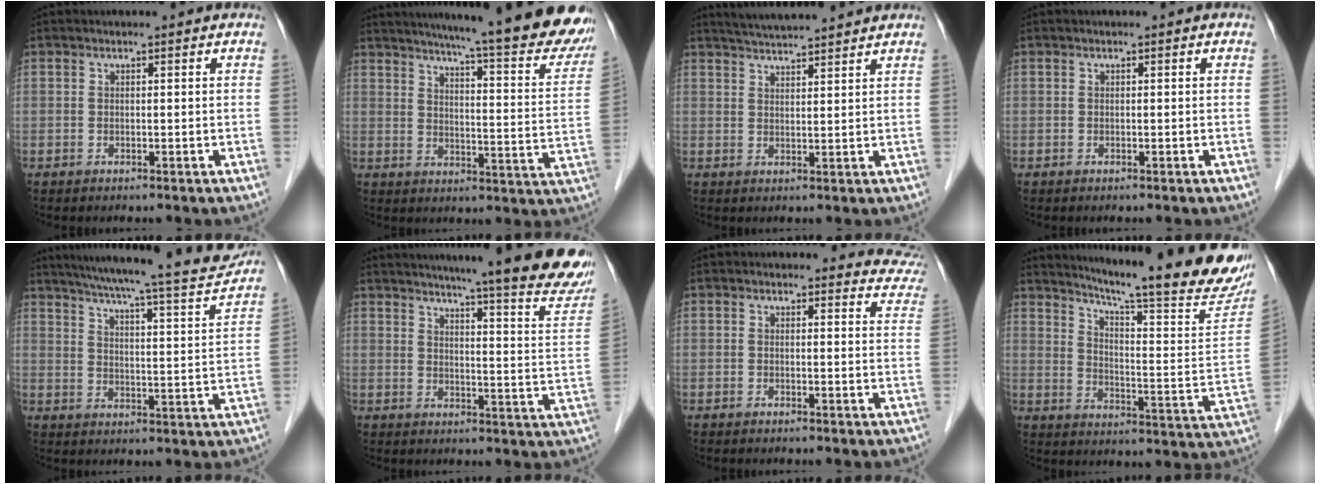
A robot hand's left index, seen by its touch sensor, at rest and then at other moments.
{"total": 25.8, "force": [22.5, 1.2, 12.4], "torque": [-0.179, -0.074, 0.274]}
{"total": 8.7, "force": [8.1, 0.0, 3.0], "torque": [-0.057, 0.026, 0.121]}
{"total": 0.0}
{"total": 20.7, "force": [18.3, 1.4, 9.5], "torque": [-0.152, -0.024, 0.241]}
{"total": 24.3, "force": [21.3, 0.7, 11.7], "torque": [-0.156, -0.083, 0.250]}
{"total": 6.3, "force": [5.9, 2.1, -0.2], "torque": [0.040, -0.025, 0.024]}
{"total": 26.4, "force": [21.9, 1.6, 14.7], "torque": [-0.220, -0.073, 0.278]}